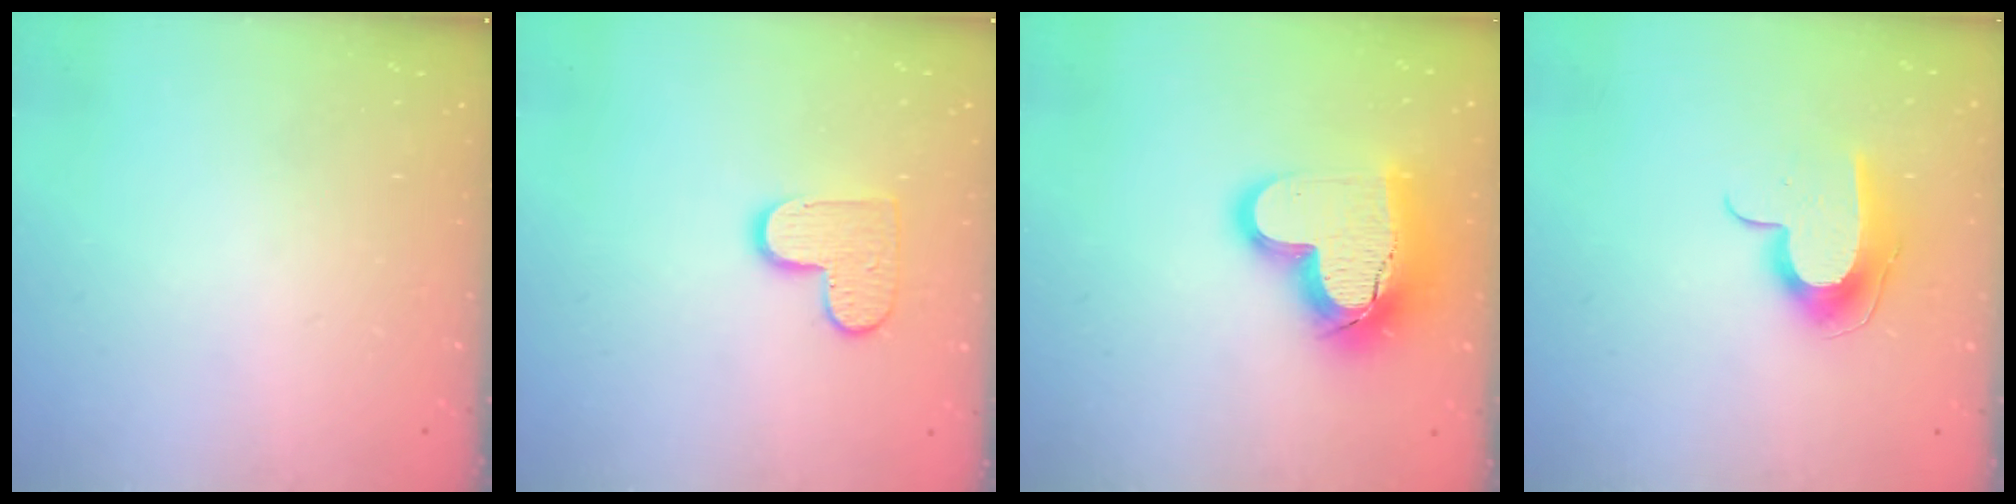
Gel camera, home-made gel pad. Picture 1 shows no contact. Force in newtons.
{"total": 9.2, "press": 9.2, "slide": 0.2}
{"total": 18.3, "press": 18.2, "slide": 1.4}
{"total": 9.6, "press": 9.6, "slide": 0.7}